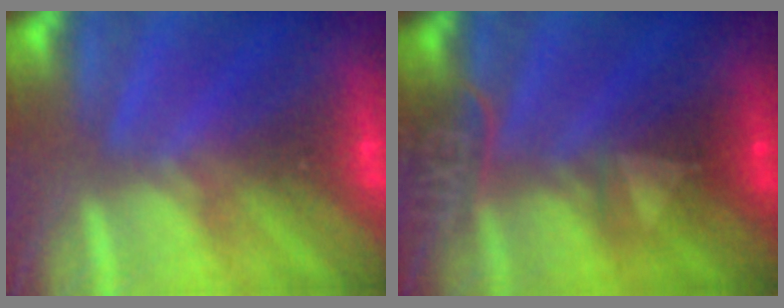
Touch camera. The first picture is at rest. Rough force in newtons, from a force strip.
{"total": 2.4}